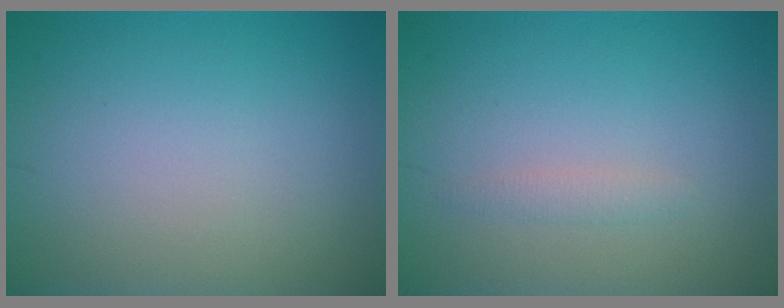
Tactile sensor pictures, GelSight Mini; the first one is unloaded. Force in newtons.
{"total": 0.9, "press": 0.9, "slide": 0.1}